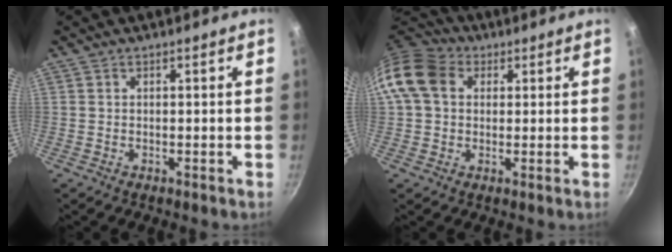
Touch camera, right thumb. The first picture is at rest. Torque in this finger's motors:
{"motor_torque": [0.17, 0.27, 0.74, -0.44, 0.29]}